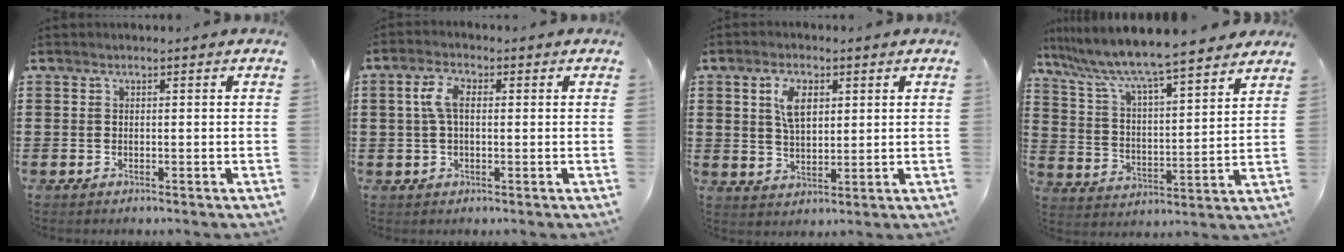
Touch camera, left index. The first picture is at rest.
{"total": 4.8, "force": [0.7, 2.2, 4.2], "torque": [-0.095, 0.009, 0.007]}
{"total": 5.6, "force": [2.2, 2.7, 4.4], "torque": [-0.087, 0.007, 0.037]}
{"total": 7.4, "force": [6.8, 0.0, 3.0], "torque": [-0.091, -0.048, 0.110]}